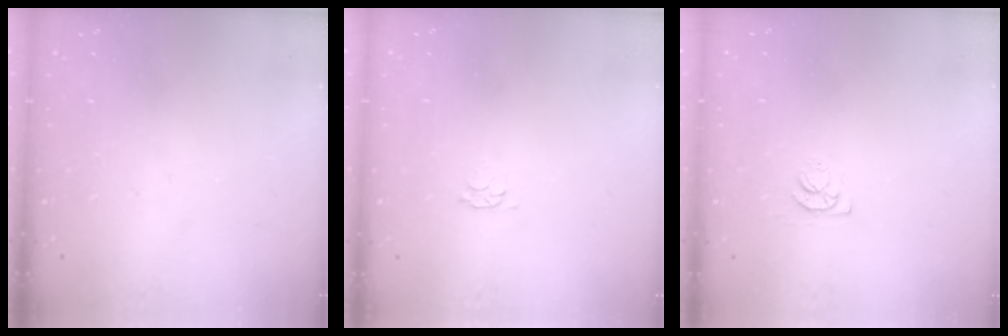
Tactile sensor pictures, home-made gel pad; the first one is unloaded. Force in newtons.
{"total": 2.8, "press": 2.7, "slide": 0.5}
{"total": 4.3, "press": 4.2, "slide": 0.5}